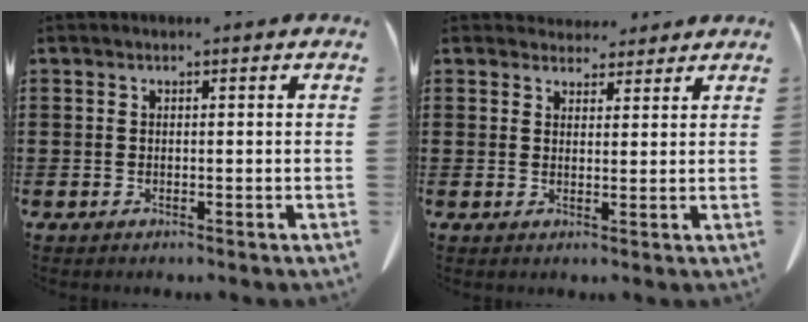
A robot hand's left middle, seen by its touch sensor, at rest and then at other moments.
{"total": 3.2, "force": [2.9, 1.3, 0.2], "torque": [-0.005, -0.004, 0.054]}